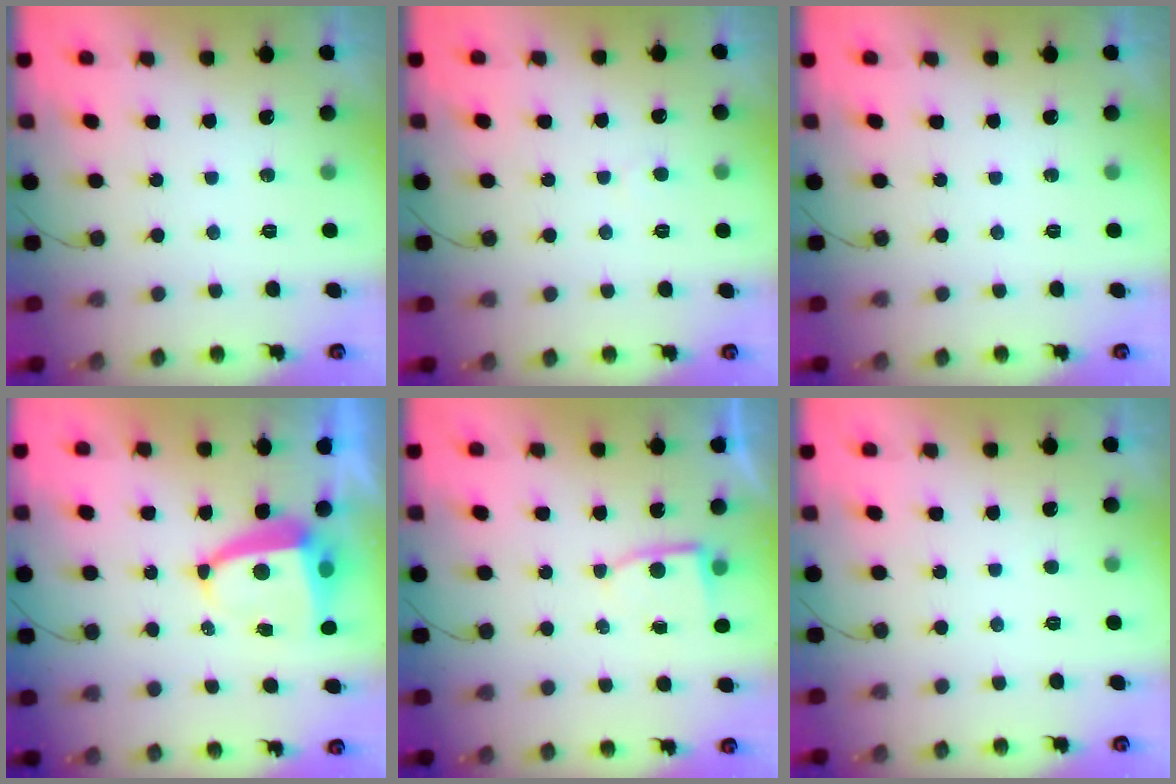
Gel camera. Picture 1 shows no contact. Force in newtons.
{"total": 2.7, "press": 2.7, "slide": 0.3}
{"total": 0.0}
{"total": 6.7, "press": 6.6, "slide": 1.0}
{"total": 2.8, "press": 2.8, "slide": 0.3}
{"total": 1.7, "press": 1.6, "slide": 0.2}